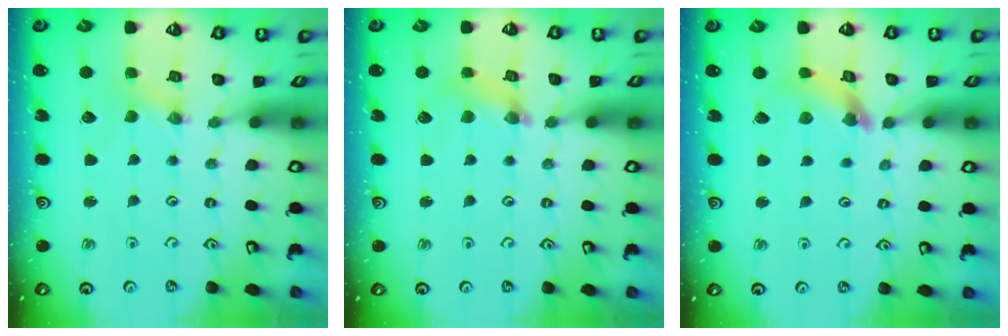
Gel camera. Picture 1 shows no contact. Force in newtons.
{"total": 4.2, "press": 4.2, "slide": 0.4}
{"total": 9.1, "press": 9.1, "slide": 0.8}